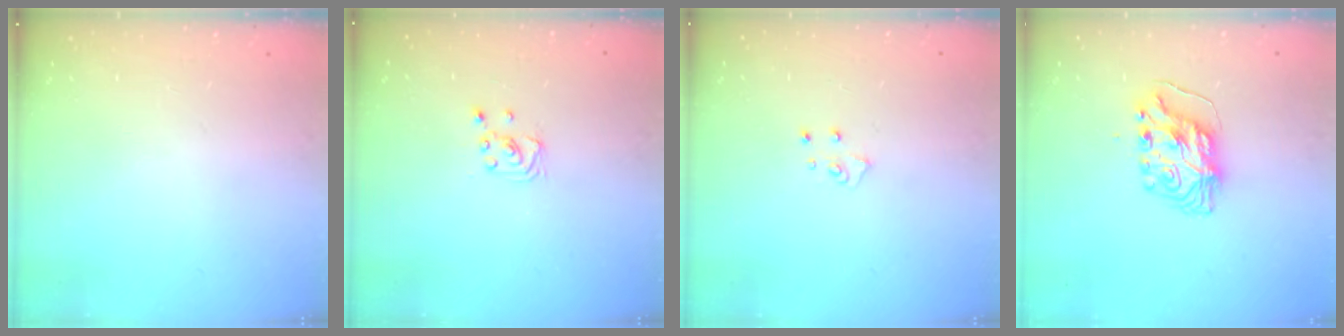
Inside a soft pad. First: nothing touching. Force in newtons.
{"total": 2.3, "press": 2.3, "slide": 0.2}
{"total": 5.1, "press": 5.1, "slide": 0.4}
{"total": 9.3, "press": 9.3, "slide": 0.9}